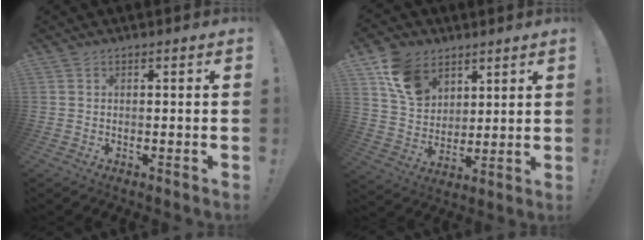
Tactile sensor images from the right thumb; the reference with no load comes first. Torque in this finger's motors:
{"motor_torque": [0.06, 0.12, 0.28, 0.24, 0.04]}